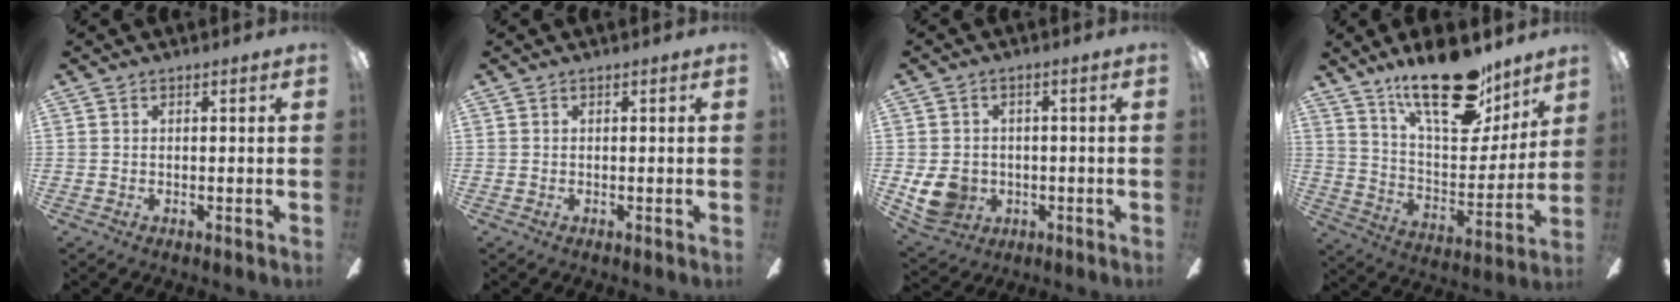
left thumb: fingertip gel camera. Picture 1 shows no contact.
{"total": 0.0}
{"total": 8.4, "force": [-1.4, 7.2, 4.1], "torque": [-0.107, 0.008, -0.023]}
{"total": 23.5, "force": [16.2, 9.6, 14.0], "torque": [-0.215, -0.100, 0.278]}